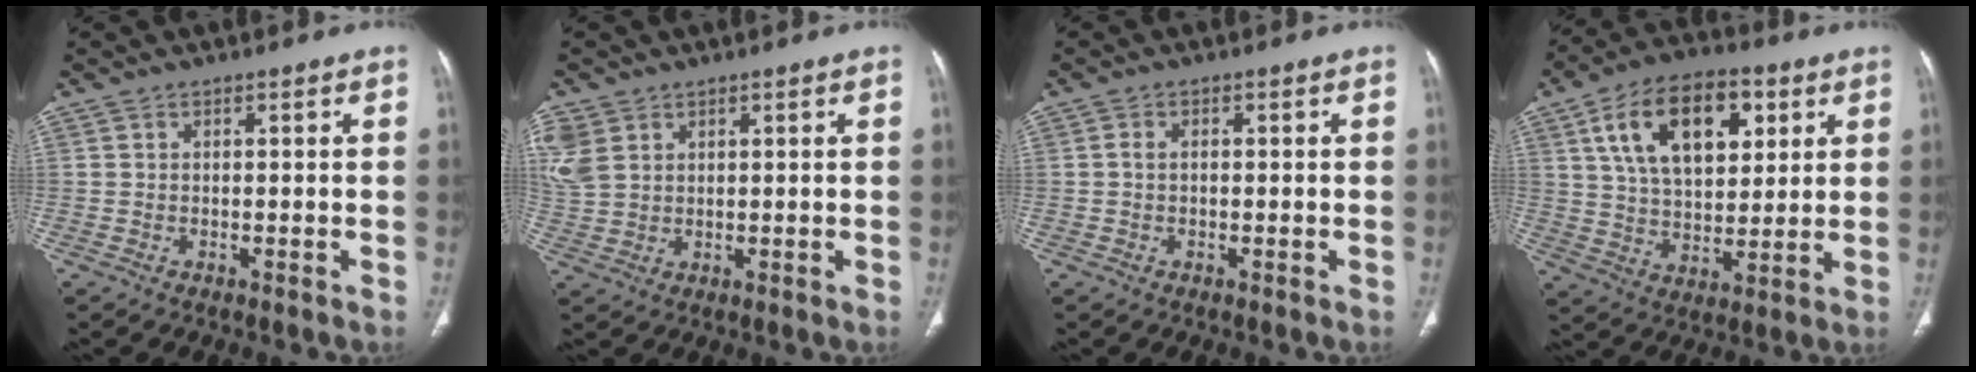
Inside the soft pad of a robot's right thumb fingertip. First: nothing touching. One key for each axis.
{"total": 6.1, "fx": 2.7, "fy": 4.5, "fz": 3.3, "tx": -0.080, "ty": 0.002, "tz": 0.065}
{"total": 1.3, "fx": 0.0, "fy": 0.8, "fz": 0.9, "tx": -0.017, "ty": 0.008, "tz": -0.001}
{"total": 18.0, "fx": 6.7, "fy": 10.3, "fz": 13.2, "tx": -0.183, "ty": -0.009, "tz": 0.114}